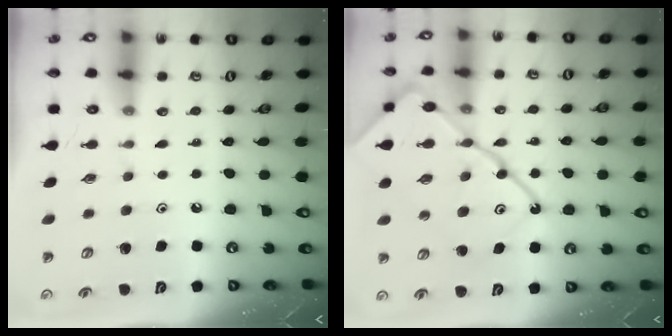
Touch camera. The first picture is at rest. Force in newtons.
{"total": 21.4, "press": 21.3, "slide": 2.3}